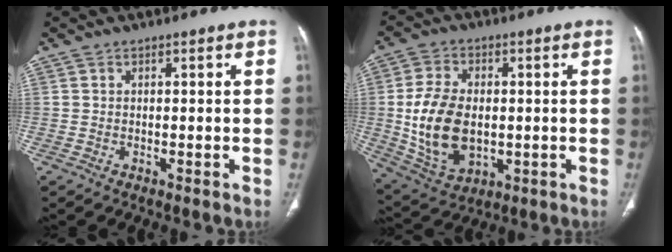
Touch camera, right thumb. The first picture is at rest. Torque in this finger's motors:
{"motor_torque": [-0.42, 1.13, 0.69, 0.67, 0.49]}